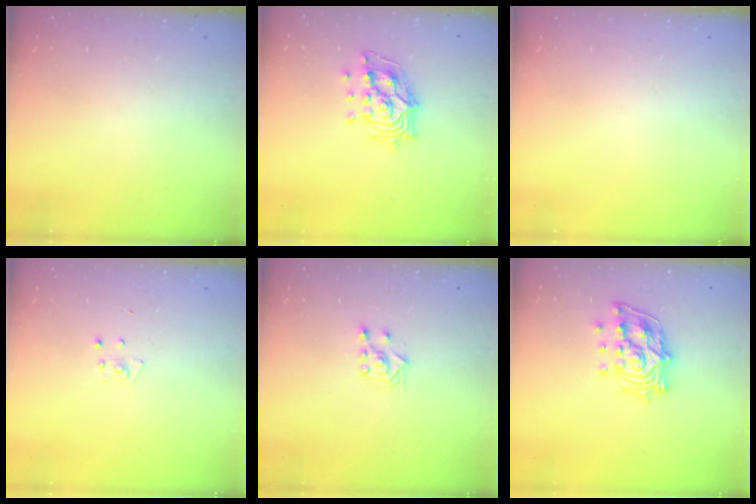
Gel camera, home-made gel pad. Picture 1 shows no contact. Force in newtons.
{"total": 12.3, "press": 12.2, "slide": 1.7}
{"total": 0.0}
{"total": 2.7, "press": 2.7, "slide": 0.3}
{"total": 5.7, "press": 5.7, "slide": 0.8}
{"total": 13.8, "press": 13.7, "slide": 1.6}